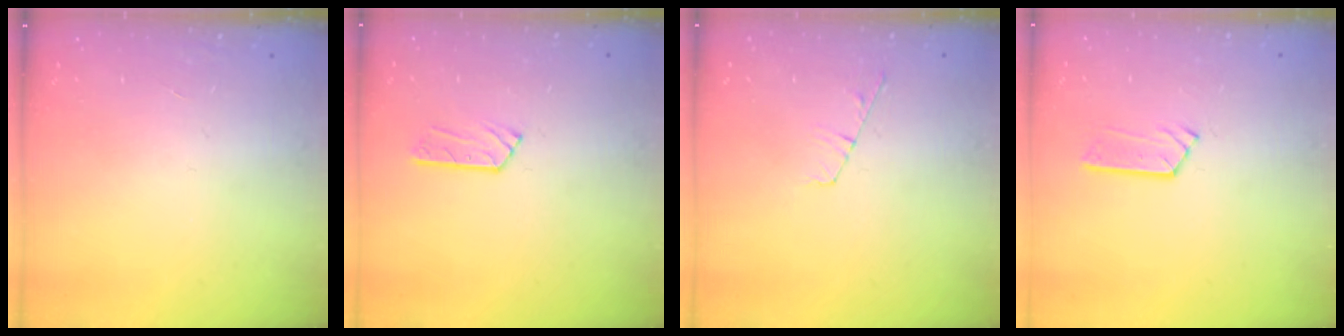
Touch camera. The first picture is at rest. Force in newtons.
{"total": 3.3, "press": 3.2, "slide": 0.4}
{"total": 4.0, "press": 4.0, "slide": 0.4}
{"total": 3.3, "press": 3.2, "slide": 0.2}